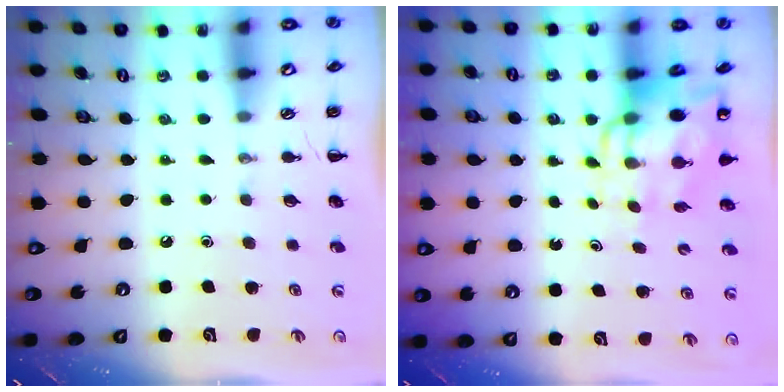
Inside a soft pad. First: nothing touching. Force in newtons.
{"total": 10.0, "press": 9.5, "slide": 3.2}